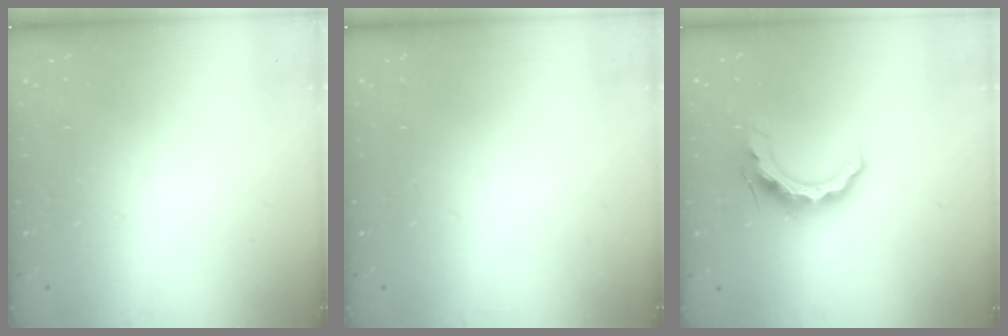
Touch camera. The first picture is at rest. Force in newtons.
{"total": 0.0}
{"total": 10.4, "press": 10.4, "slide": 0.7}